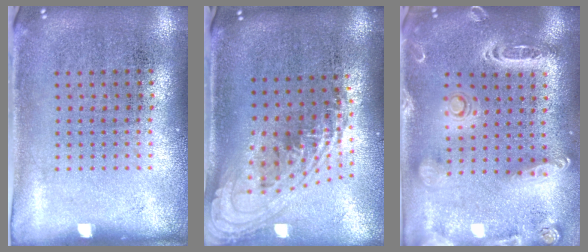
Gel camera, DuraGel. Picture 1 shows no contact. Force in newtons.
{"total": 2.3, "press": 1.7, "slide": 1.5}
{"total": 2.5, "press": 2.3, "slide": 1.1}